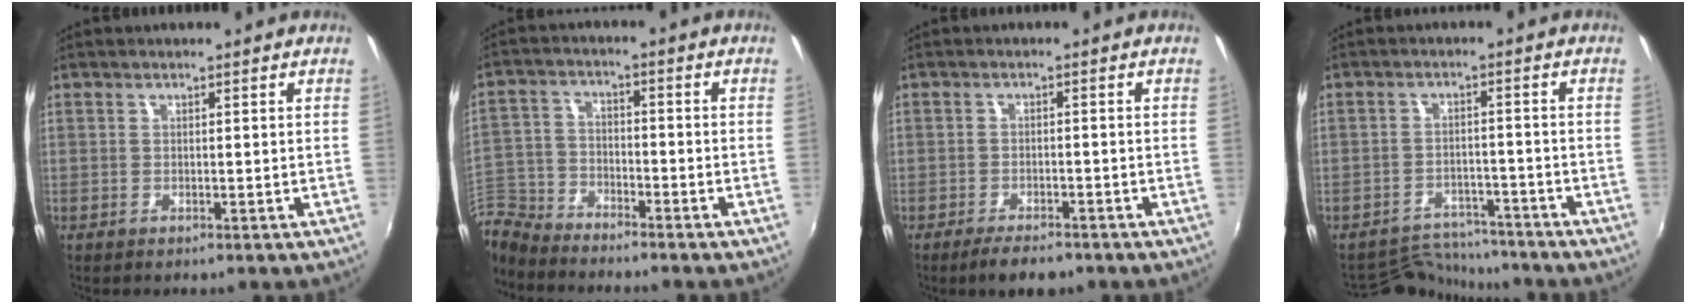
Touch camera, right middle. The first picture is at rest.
{"total": 9.6, "force": [-8.4, 4.0, 2.2], "torque": [-0.067, 0.009, -0.171]}
{"total": 5.0, "force": [-4.0, 1.6, 2.7], "torque": [-0.061, -0.005, -0.065]}
{"total": 8.8, "force": [-8.5, 2.2, 0.4], "torque": [-0.025, 0.018, -0.129]}